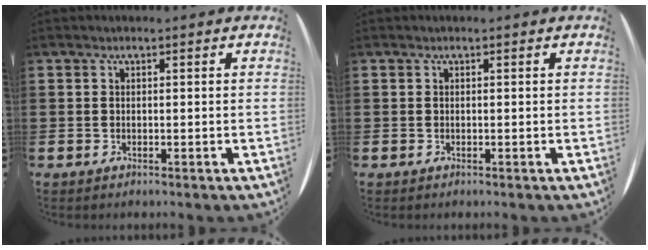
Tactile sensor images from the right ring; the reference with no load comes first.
{"total": 0.0}